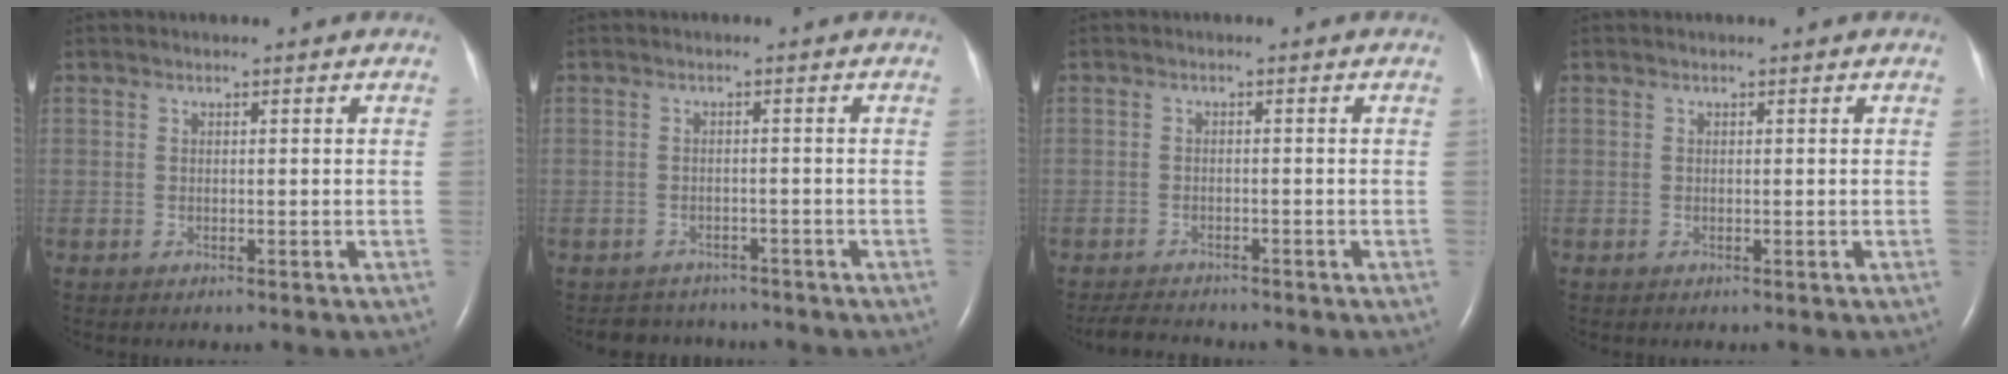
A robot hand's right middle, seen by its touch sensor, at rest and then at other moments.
{"total": 4.0, "force": [-3.7, 1.6, -0.4], "torque": [0.002, 0.002, -0.053]}
{"total": 4.1, "force": [-3.9, 0.5, 1.0], "torque": [-0.022, -0.016, -0.064]}
{"total": 0.0}